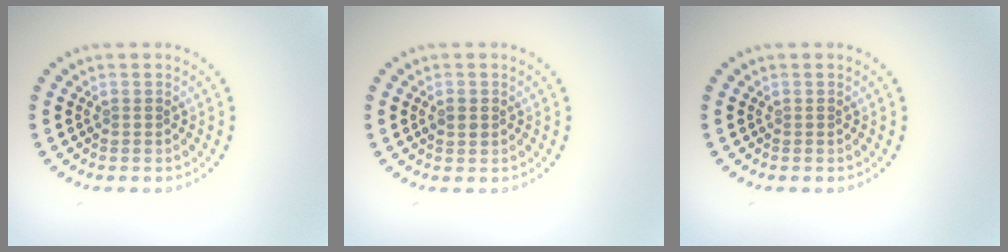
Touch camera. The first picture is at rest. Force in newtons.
{"total": 1.0, "press": 1.0, "slide": 0.1}
{"total": 0.0}